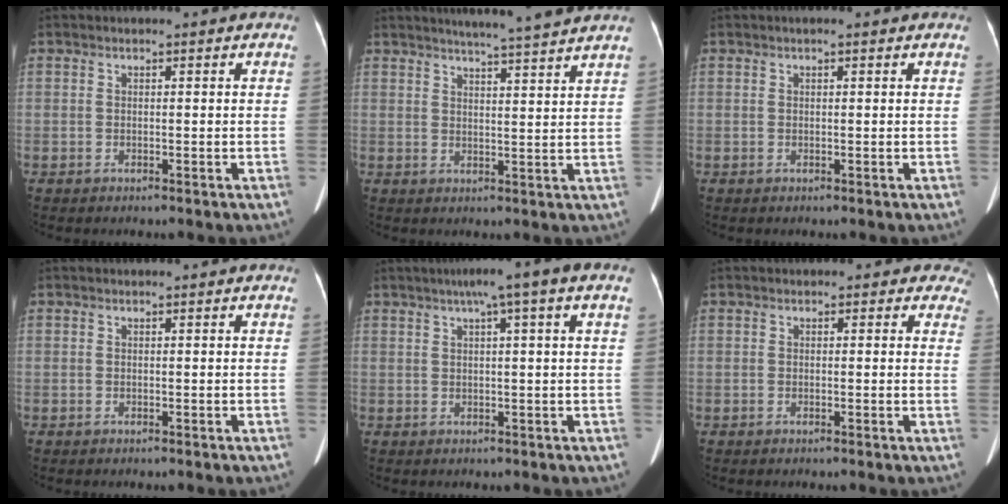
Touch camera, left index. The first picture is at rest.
{"total": 10.3, "force": [9.2, -1.0, 4.5], "torque": [-0.071, 0.004, 0.109]}
{"total": 0.7, "force": [0.5, 0.2, 0.5], "torque": [-0.009, 0.010, 0.005]}
{"total": 0.0}
{"total": 7.2, "force": [3.9, -0.4, 6.1], "torque": [-0.083, 0.034, 0.050]}
{"total": 4.6, "force": [3.9, 2.4, 0.1], "torque": [0.038, -0.015, 0.003]}